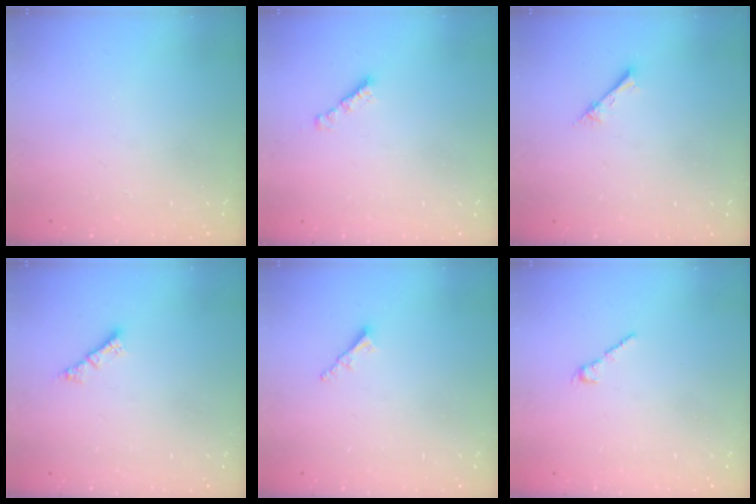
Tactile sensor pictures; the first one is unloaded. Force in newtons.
{"total": 2.4, "press": 2.4, "slide": 0.4}
{"total": 2.3, "press": 2.3, "slide": 0.3}
{"total": 2.4, "press": 2.4, "slide": 0.2}
{"total": 2.3, "press": 2.2, "slide": 0.6}
{"total": 2.5, "press": 2.4, "slide": 0.7}